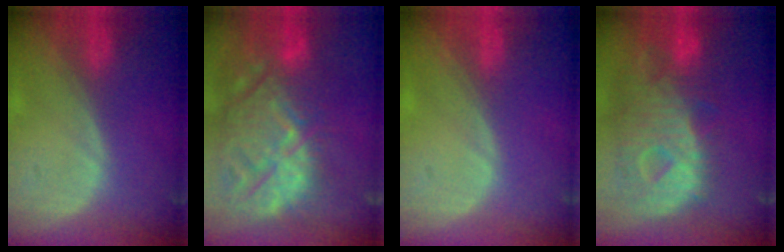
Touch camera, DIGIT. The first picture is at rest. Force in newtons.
{"total": 15.3, "press": 13.1, "slide": 7.9}
{"total": 0.0}
{"total": 12.6, "press": 10.8, "slide": 6.5}